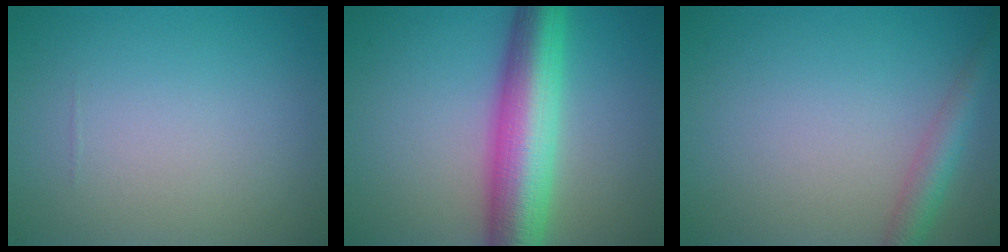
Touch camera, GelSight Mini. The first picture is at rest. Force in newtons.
{"total": 9.4, "press": 9.4, "slide": 0.3}
{"total": 2.9, "press": 2.9, "slide": 0.1}